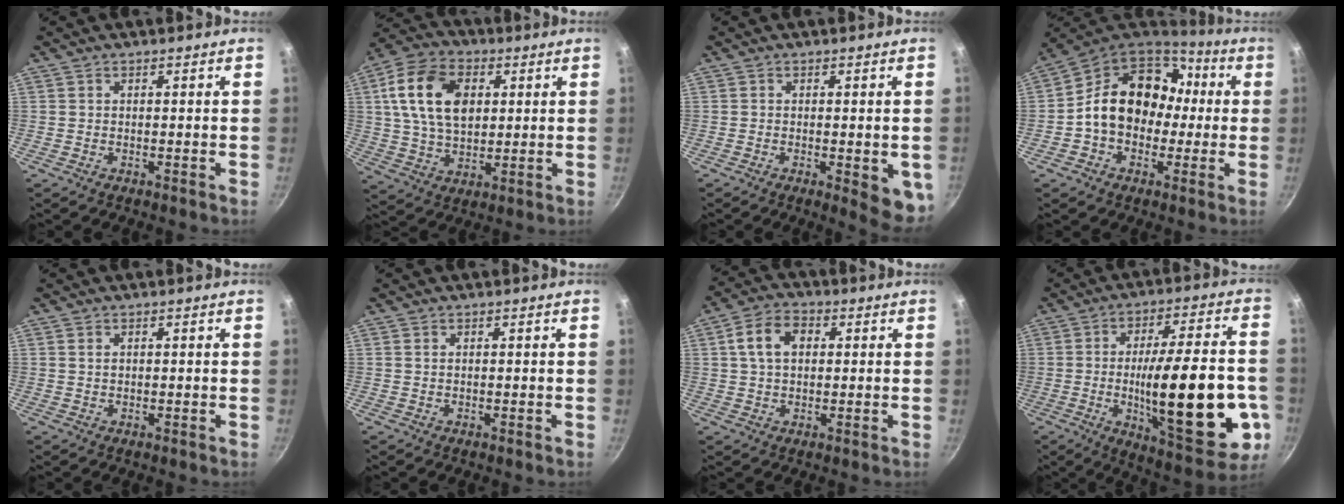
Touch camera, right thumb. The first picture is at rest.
{"total": 15.8, "force": [3.7, 10.5, 11.2], "torque": [-0.186, 0.001, 0.060]}
{"total": 7.0, "force": [-1.6, 2.3, 6.4], "torque": [-0.064, -0.004, -0.015]}
{"total": 18.2, "force": [0.4, 14.4, 11.1], "torque": [-0.145, 0.052, -0.004]}
{"total": 0.8, "force": [0.3, 0.6, 0.5], "torque": [-0.007, 0.003, 0.006]}
{"total": 0.0}
{"total": 7.8, "force": [1.6, 5.4, 5.4], "torque": [-0.081, 0.015, 0.020]}
{"total": 26.8, "force": [-5.3, 8.5, 24.9], "torque": [-0.348, 0.010, -0.066]}